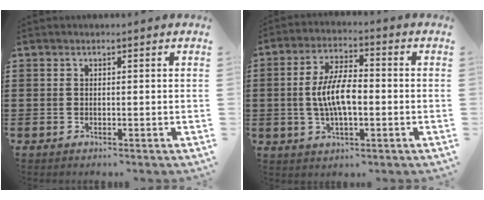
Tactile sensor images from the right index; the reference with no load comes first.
{"total": 8.1, "force": [-0.8, 3.0, 7.4], "torque": [-0.159, -0.003, -0.020]}